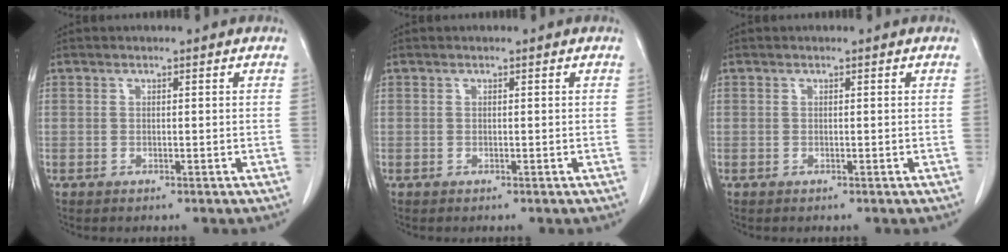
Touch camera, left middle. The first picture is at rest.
{"total": 0.0}
{"total": 0.0}